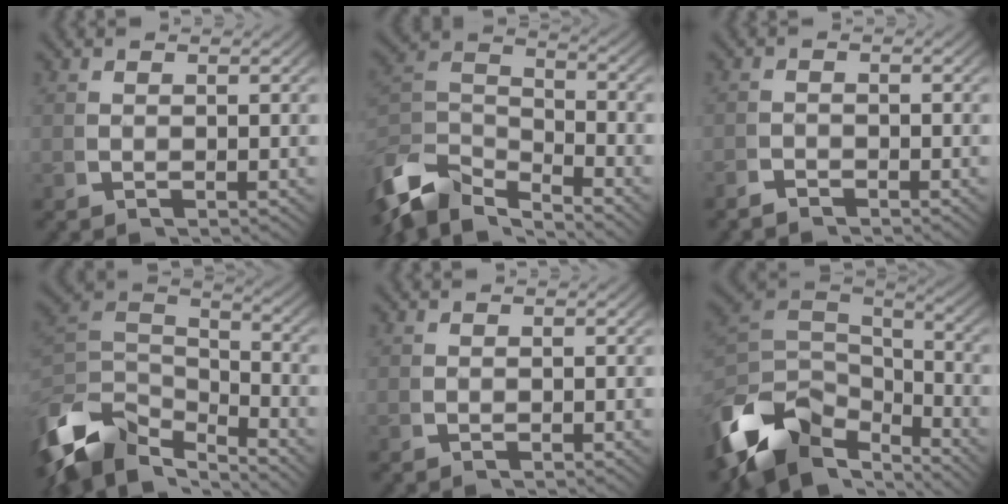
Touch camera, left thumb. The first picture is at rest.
{"total": 8.8, "force": [-3.7, 5.8, 5.5], "torque": [-0.127, -0.034, -0.058]}
{"total": 1.5, "force": [-1.4, 0.2, 0.0], "torque": [0.007, -0.003, -0.032]}
{"total": 11.1, "force": [-3.6, 7.5, 7.4], "torque": [-0.173, -0.041, -0.050]}
{"total": 0.0}
{"total": 12.3, "force": [-3.7, 8.0, 8.5], "torque": [-0.190, -0.037, -0.053]}